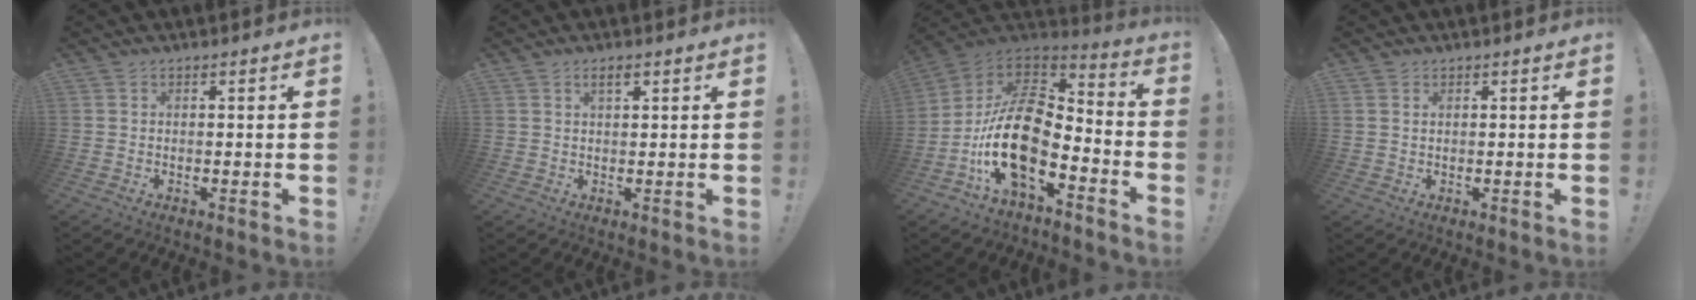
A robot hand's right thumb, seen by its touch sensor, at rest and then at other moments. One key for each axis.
{"total": 2.6, "fx": 1.3, "fy": 0.9, "fz": 2.0, "tx": -0.034, "ty": -0.001, "tz": 0.021}
{"total": 19.8, "fx": -6.0, "fy": 9.9, "fz": 16.1, "tx": -0.328, "ty": 0.024, "tz": -0.101}
{"total": 1.1, "fx": 0.6, "fy": 0.8, "fz": 0.4, "tx": -0.007, "ty": 0.002, "tz": 0.011}